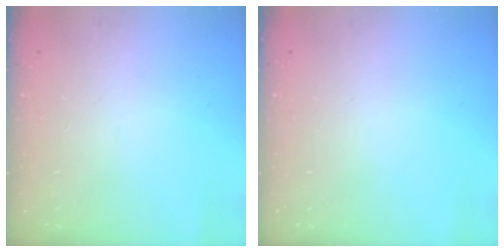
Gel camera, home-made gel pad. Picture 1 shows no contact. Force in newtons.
{"total": 0.0}